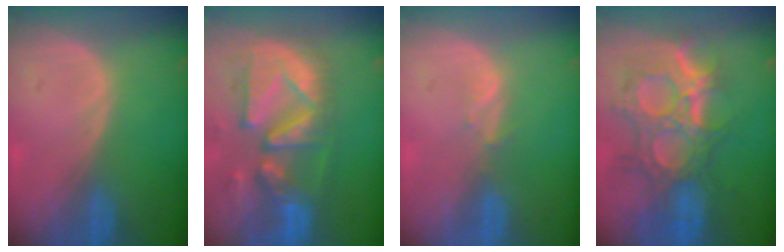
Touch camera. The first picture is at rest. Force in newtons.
{"total": 13.3, "press": 11.4, "slide": 6.8}
{"total": 1.4, "press": 1.2, "slide": 0.6}
{"total": 12.0, "press": 10.7, "slide": 5.3}